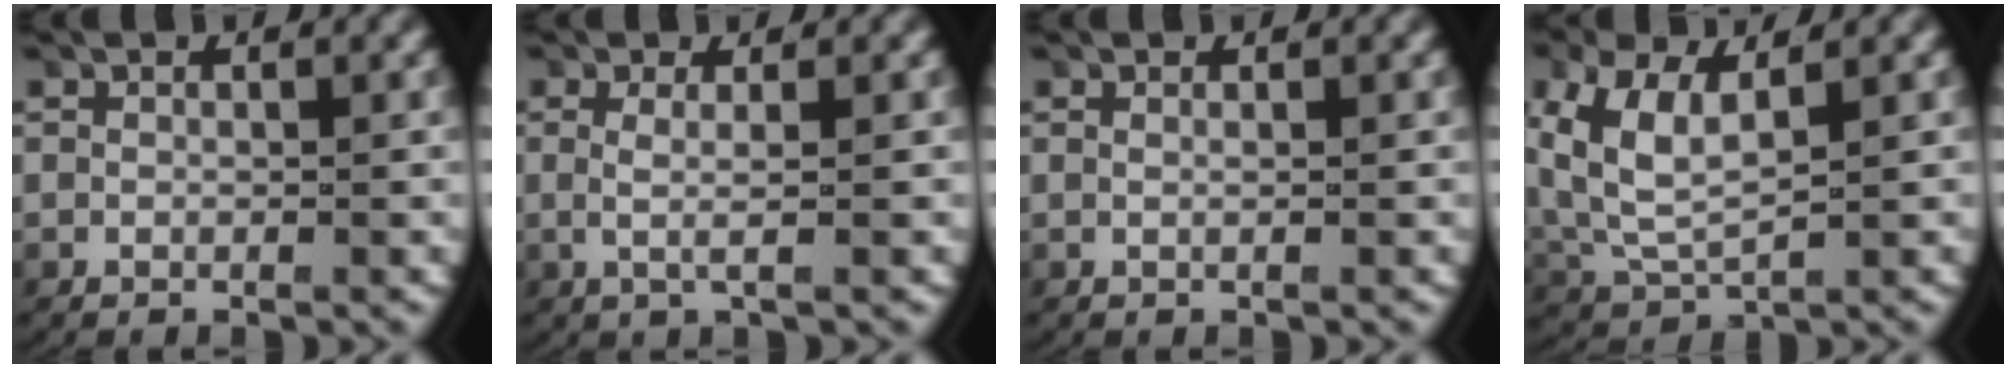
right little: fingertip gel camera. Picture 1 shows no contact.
{"total": 2.0, "force": [0.2, 0.1, 2.0], "torque": [-0.051, -0.008, 0.008]}
{"total": 0.6, "force": [0.1, -0.4, 0.4], "torque": [-0.012, -0.005, 0.004]}
{"total": 5.5, "force": [1.3, 3.7, 3.9], "torque": [-0.115, -0.020, 0.041]}